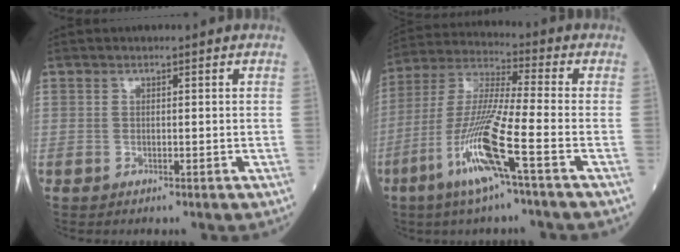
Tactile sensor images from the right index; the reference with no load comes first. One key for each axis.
{"total": 13.5, "fx": -6.0, "fy": -0.4, "fz": 12.2, "tx": -0.256, "ty": -0.014, "tz": -0.121}